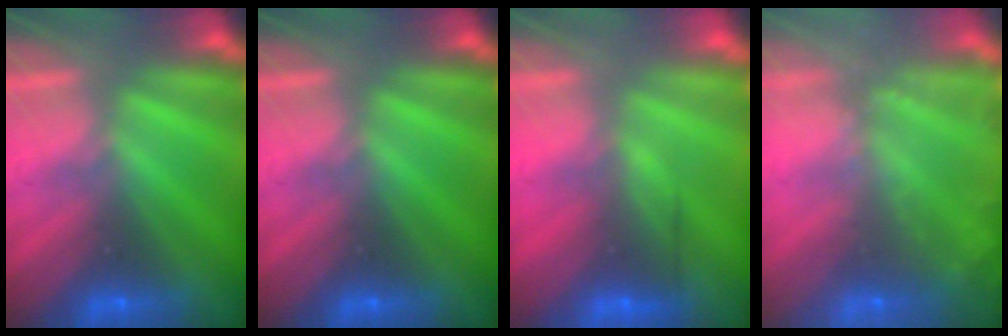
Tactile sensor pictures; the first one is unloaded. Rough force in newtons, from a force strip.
{"total": 0.0}
{"total": 3.0}
{"total": 6.2}